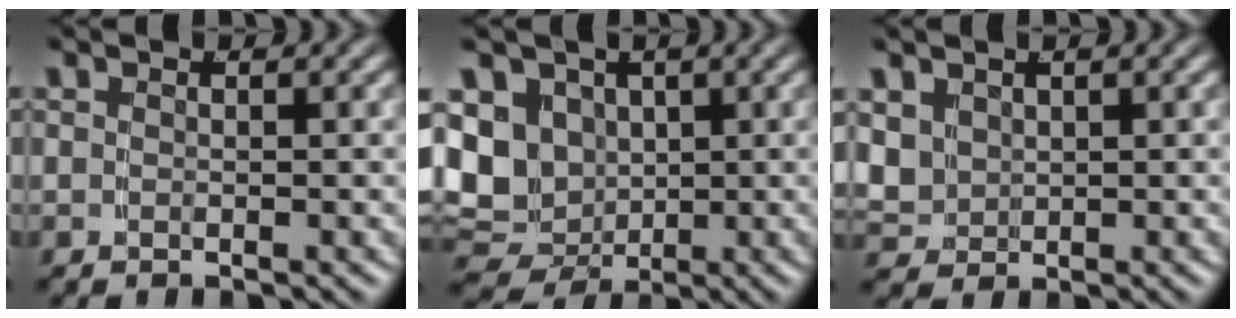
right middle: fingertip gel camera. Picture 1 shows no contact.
{"total": 11.8, "force": [-1.3, 10.6, 4.9], "torque": [-0.122, -0.042, -0.012]}
{"total": 3.4, "force": [0.8, 3.1, 1.3], "torque": [-0.049, -0.017, 0.030]}